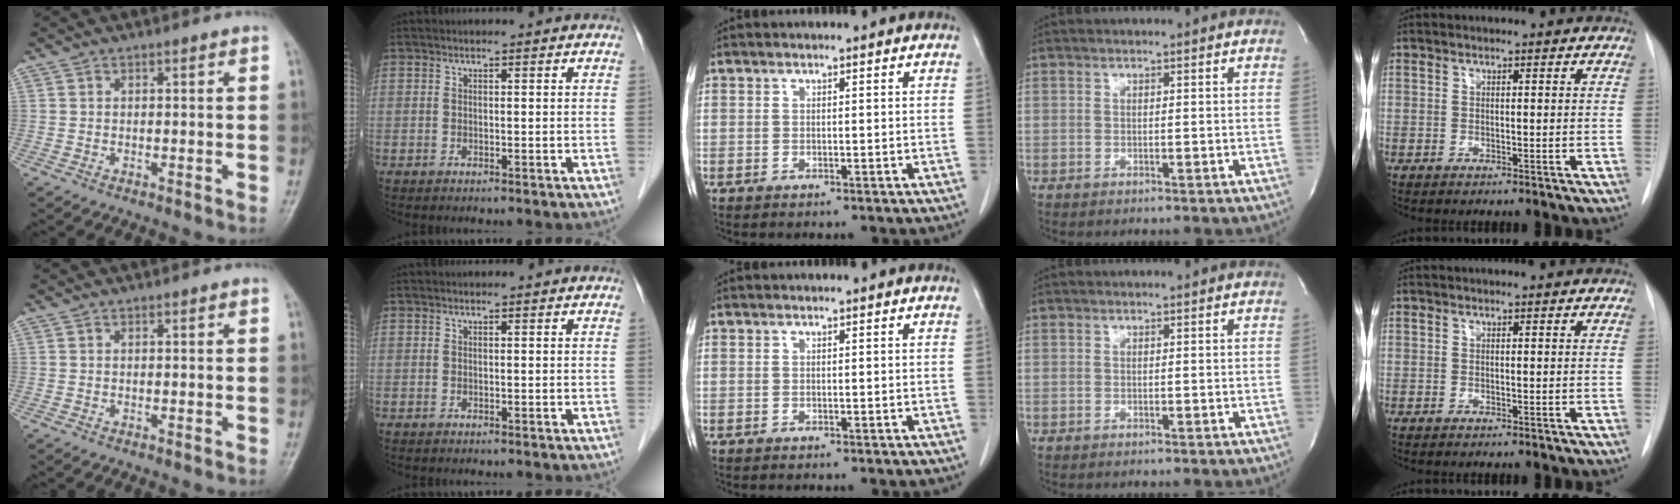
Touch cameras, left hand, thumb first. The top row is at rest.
{}